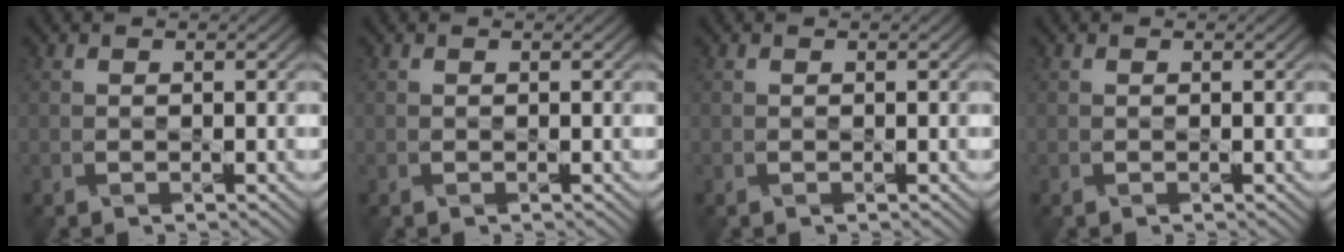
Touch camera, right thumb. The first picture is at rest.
{"total": 0.0}
{"total": 0.0}
{"total": 0.0}